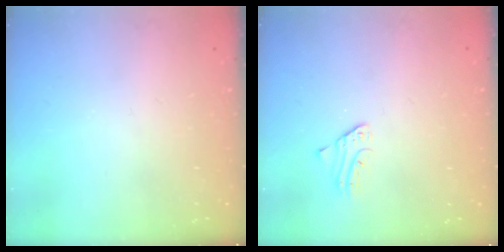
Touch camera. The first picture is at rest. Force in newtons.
{"total": 1.8, "press": 1.8, "slide": 0.2}